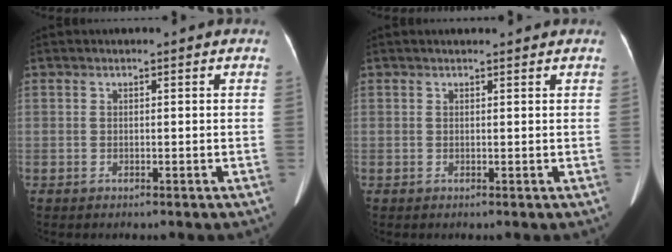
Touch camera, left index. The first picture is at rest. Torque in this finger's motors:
{"motor_torque": [0.34, -0.76, -0.02, -0.01]}